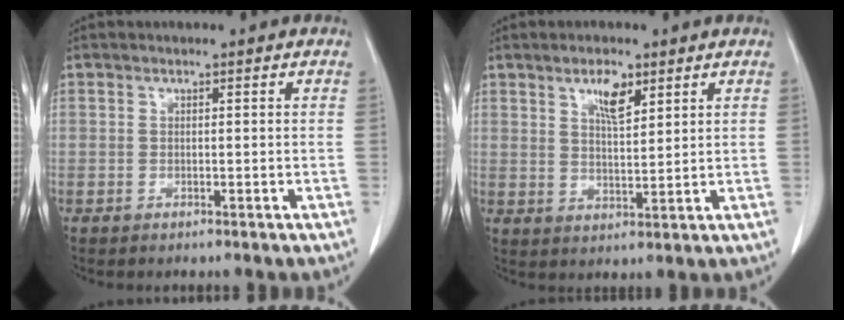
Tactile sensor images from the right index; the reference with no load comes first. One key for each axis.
{"total": 5.4, "fx": 3.0, "fy": 1.9, "fz": 4.0, "tx": -0.075, "ty": -0.001, "tz": 0.056}